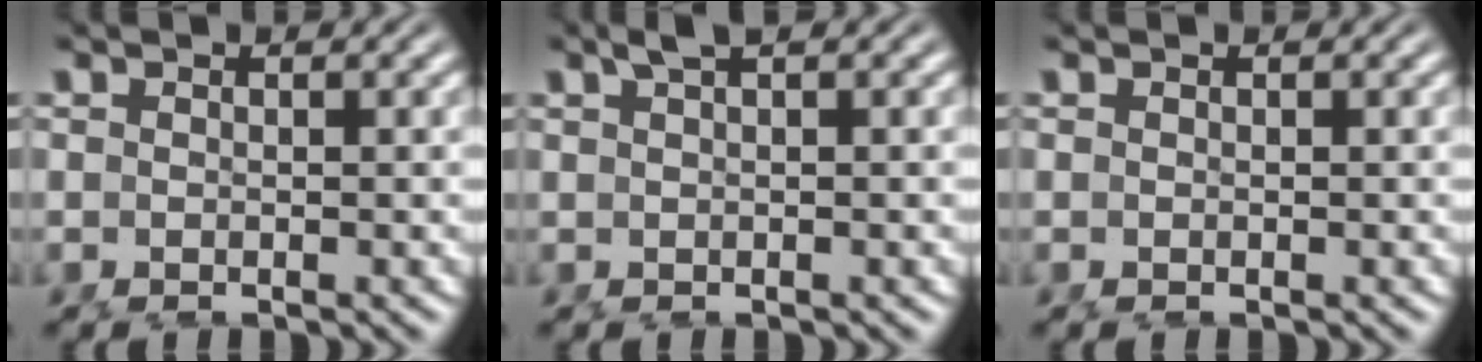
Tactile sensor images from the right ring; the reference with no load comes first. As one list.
[{"total": 1.8, "force": [1.2, -0.4, 1.2], "torque": [-0.011, 0.010, 0.020]}, {"total": 0.0}]